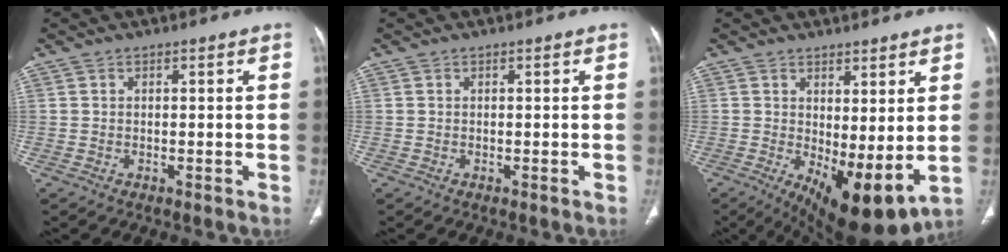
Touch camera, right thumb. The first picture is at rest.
{"total": 0.0}
{"total": 11.2, "force": [-0.1, 4.2, 10.3], "torque": [-0.154, -0.025, 0.013]}